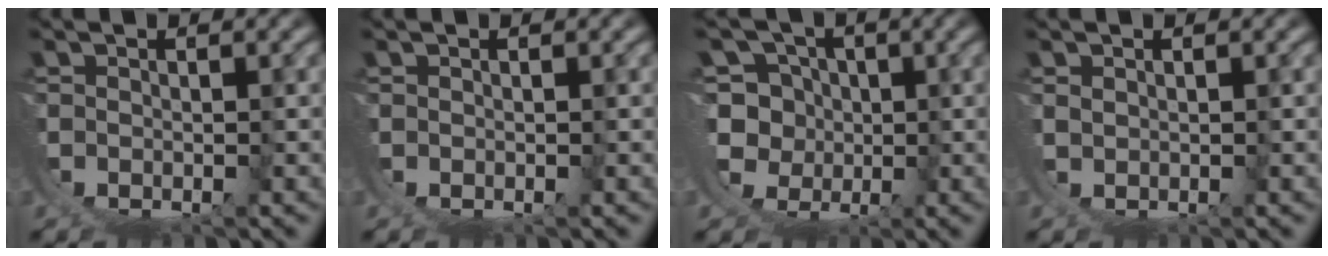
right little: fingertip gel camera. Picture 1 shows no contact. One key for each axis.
{"total": 0.0}
{"total": 11.1, "fx": -0.5, "fy": 10.0, "fz": 4.8, "tx": -0.125, "ty": -0.054, "tz": -0.002}
{"total": 1.6, "fx": 1.0, "fy": -1.2, "fz": -0.4, "tx": 0.014, "ty": 0.004, "tz": 0.025}